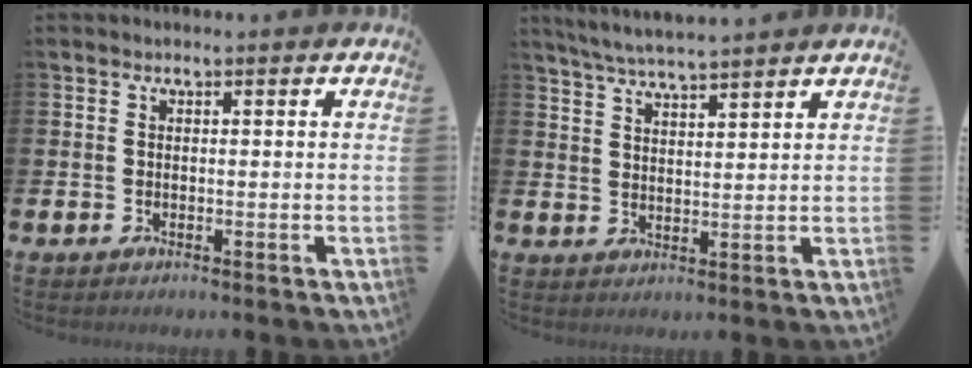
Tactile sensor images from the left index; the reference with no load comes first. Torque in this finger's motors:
{"motor_torque": [-0.13, -0.91, 0.57, 0.21]}